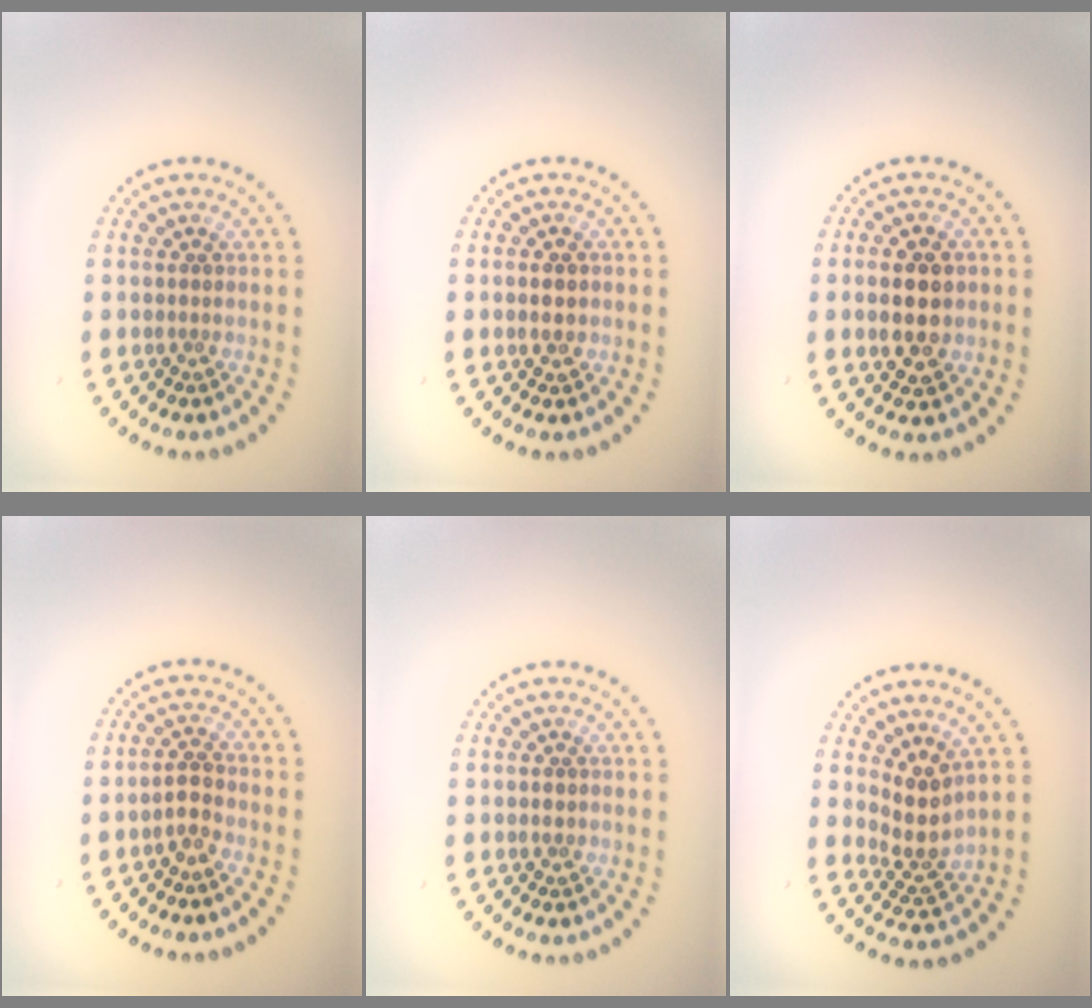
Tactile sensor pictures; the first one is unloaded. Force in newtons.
{"total": 2.1, "press": 2.1, "slide": 0.1}
{"total": 4.6, "press": 4.6, "slide": 0.3}
{"total": 1.7, "press": 1.6, "slide": 0.6}
{"total": 1.0, "press": 1.0, "slide": 0.2}
{"total": 3.2, "press": 2.5, "slide": 1.9}